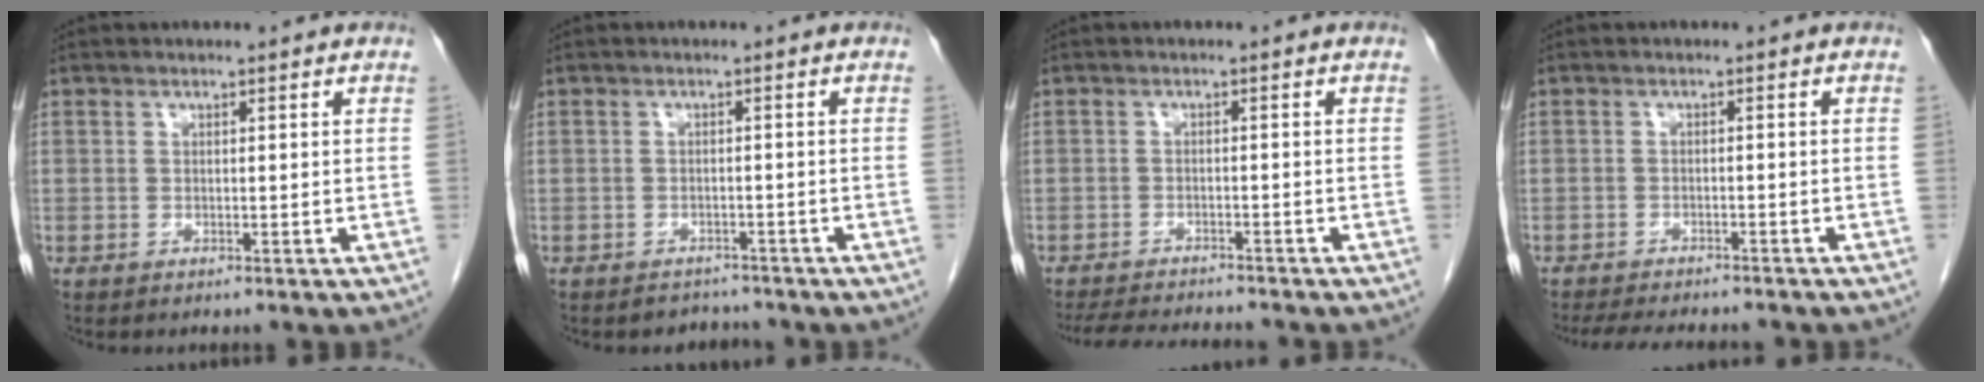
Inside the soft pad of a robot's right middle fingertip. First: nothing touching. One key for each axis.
{"total": 2.5, "fx": -2.2, "fy": 1.0, "fz": -0.5, "tx": 0.007, "ty": 0.000, "tz": -0.034}
{"total": 9.3, "fx": -8.7, "fy": 1.0, "fz": 3.2, "tx": -0.051, "ty": -0.008, "tz": -0.129}
{"total": 10.3, "fx": -9.2, "fy": 2.2, "fz": 4.0, "tx": -0.063, "ty": -0.008, "tz": -0.125}